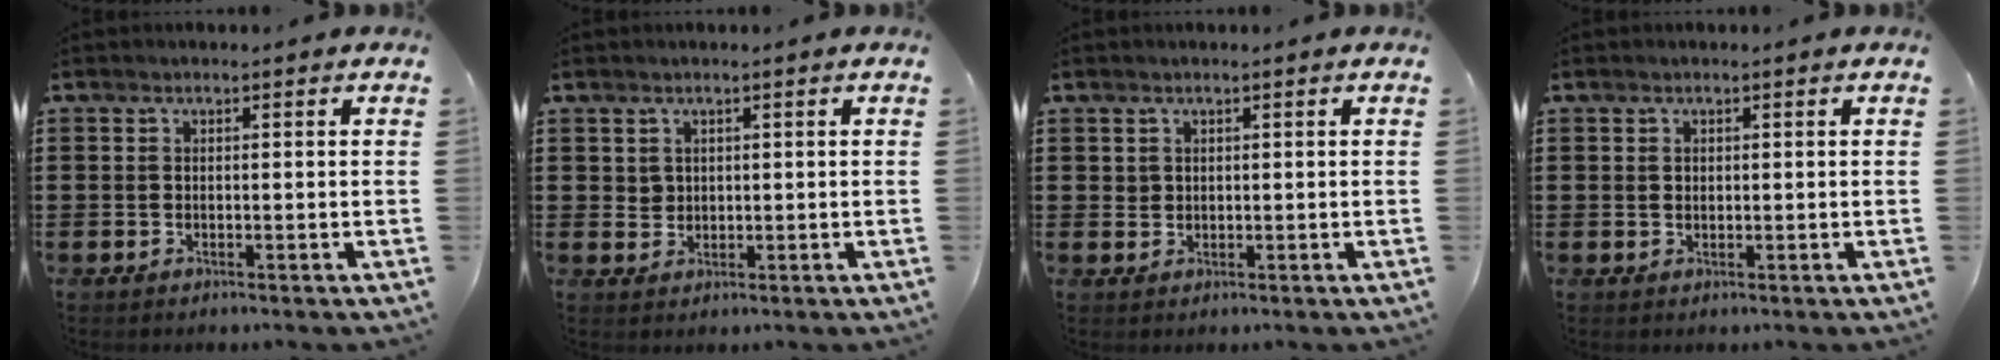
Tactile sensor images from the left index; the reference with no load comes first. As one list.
[{"total": 1.6, "force": [0.9, 1.3, 0.4], "torque": [-0.012, 0.006, 0.017]}, {"total": 1.0, "force": [0.6, 0.8, 0.2], "torque": [-0.006, 0.003, 0.012]}, {"total": 0.7, "force": [0.3, 0.4, 0.4], "torque": [-0.010, 0.003, 0.005]}]